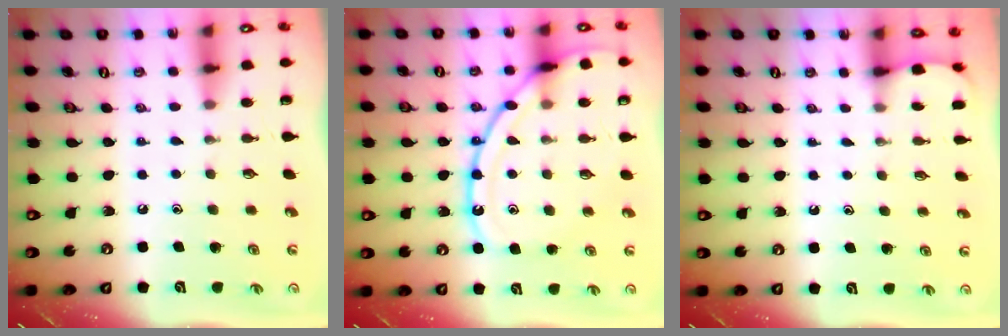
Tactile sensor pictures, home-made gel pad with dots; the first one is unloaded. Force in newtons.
{"total": 15.8, "press": 15.7, "slide": 1.5}
{"total": 1.8, "press": 1.8, "slide": 0.2}